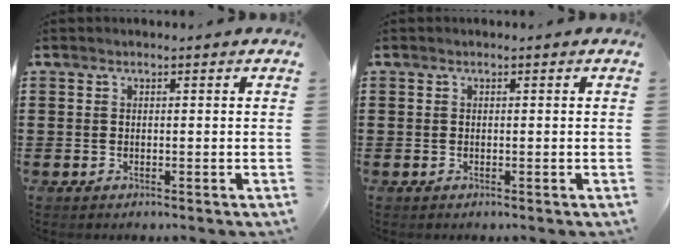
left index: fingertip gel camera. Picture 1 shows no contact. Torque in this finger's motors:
{"motor_torque": [-0.10, -0.09, 0.00, -0.01]}